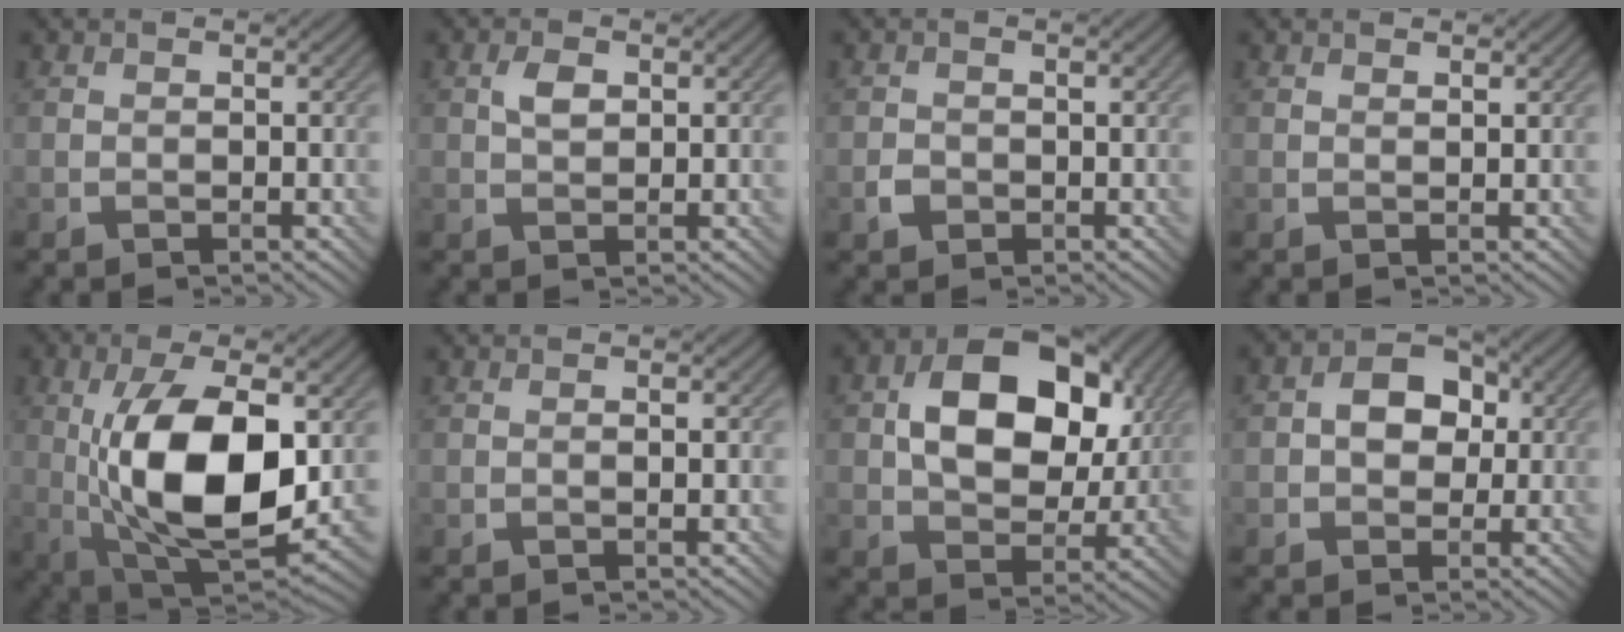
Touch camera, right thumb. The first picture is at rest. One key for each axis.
{"total": 2.3, "fx": 0.7, "fy": 1.4, "fz": 1.7, "tx": -0.036, "ty": 0.001, "tz": 0.011}
{"total": 1.4, "fx": -0.5, "fy": 1.2, "fz": 0.6, "tx": -0.011, "ty": -0.004, "tz": -0.013}
{"total": 0.8, "fx": 0.6, "fy": 0.1, "fz": 0.4, "tx": -0.007, "ty": -0.001, "tz": 0.011}
{"total": 15.2, "fx": 0.4, "fy": 7.4, "fz": 13.3, "tx": -0.265, "ty": -0.010, "tz": 0.016}
{"total": 0.7, "fx": 0.0, "fy": 0.1, "fz": 0.7, "tx": -0.009, "ty": 0.000, "tz": 0.000}
{"total": 13.5, "fx": 3.0, "fy": 9.3, "fz": 9.3, "tx": -0.163, "ty": 0.001, "tz": 0.050}
{"total": 6.0, "fx": 0.2, "fy": 4.6, "fz": 3.8, "tx": -0.054, "ty": 0.008, "tz": -0.010}